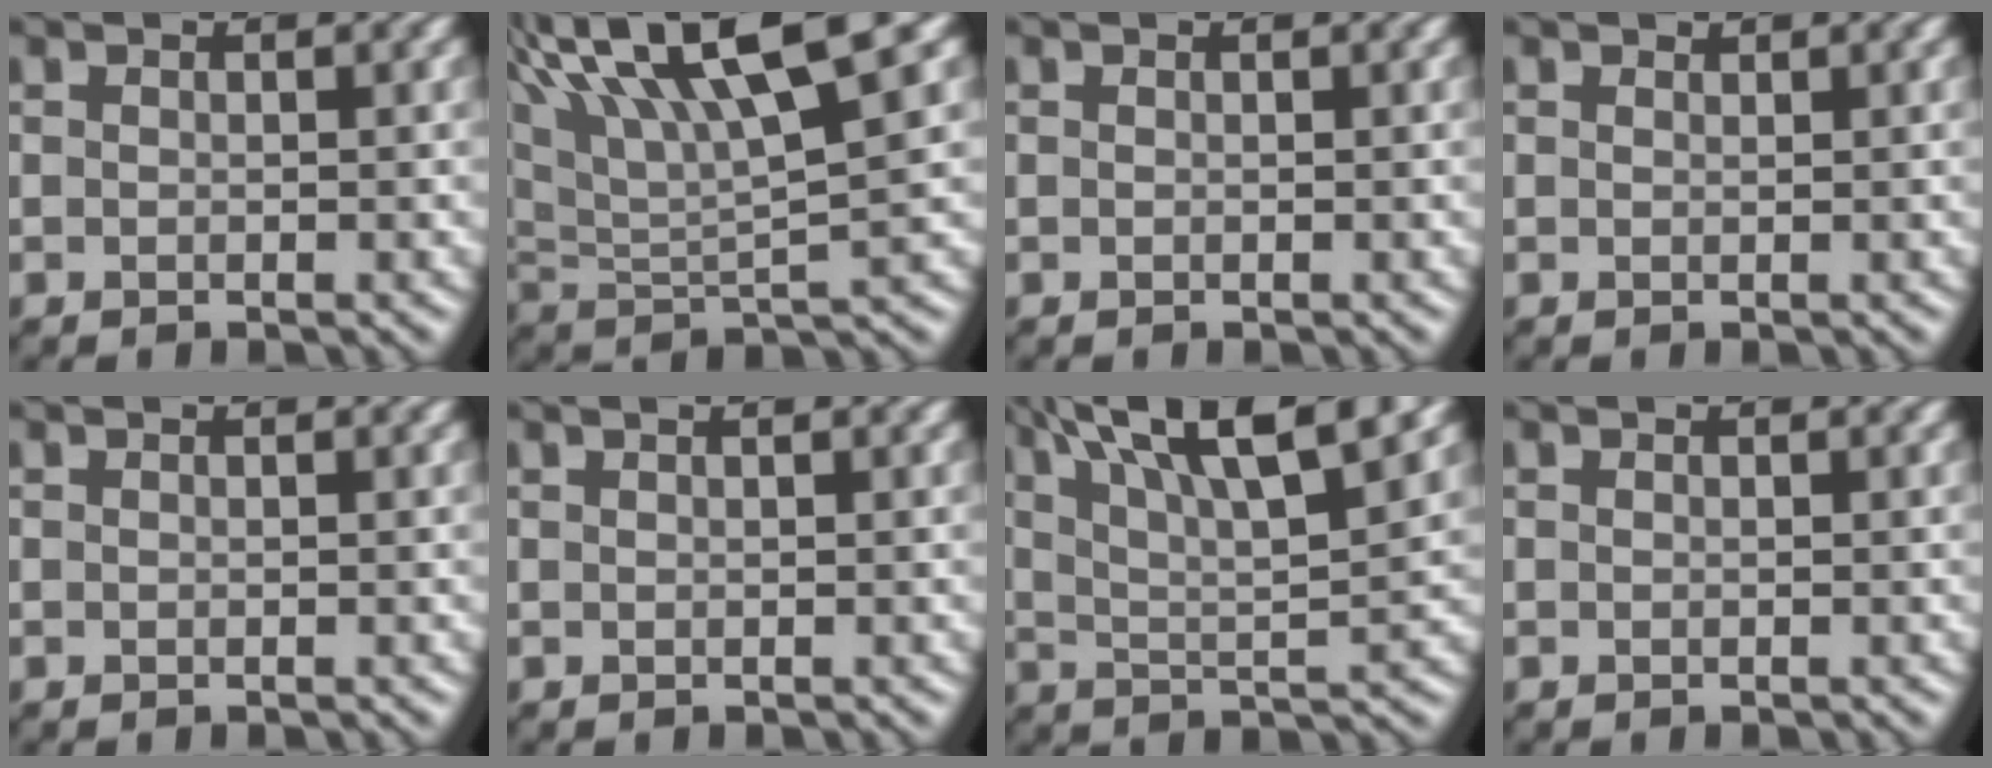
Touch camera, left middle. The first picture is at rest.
{"total": 9.7, "force": [5.7, 1.6, 7.7], "torque": [-0.140, 0.023, 0.094]}
{"total": 0.0}
{"total": 0.9, "force": [0.9, 0.0, 0.1], "torque": [-0.005, -0.001, 0.011]}
{"total": 0.0}
{"total": 1.4, "force": [1.0, 0.5, 0.9], "torque": [-0.009, 0.012, 0.004]}
{"total": 10.4, "force": [6.3, 2.2, 7.9], "torque": [-0.123, 0.024, 0.077]}
{"total": 0.0}